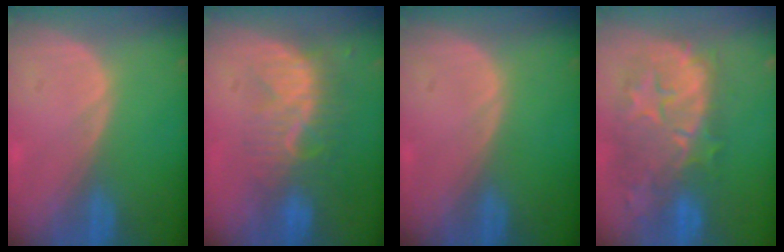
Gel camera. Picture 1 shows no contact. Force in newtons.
{"total": 8.6, "press": 7.7, "slide": 3.6}
{"total": 0.0}
{"total": 11.4, "press": 10.5, "slide": 4.5}